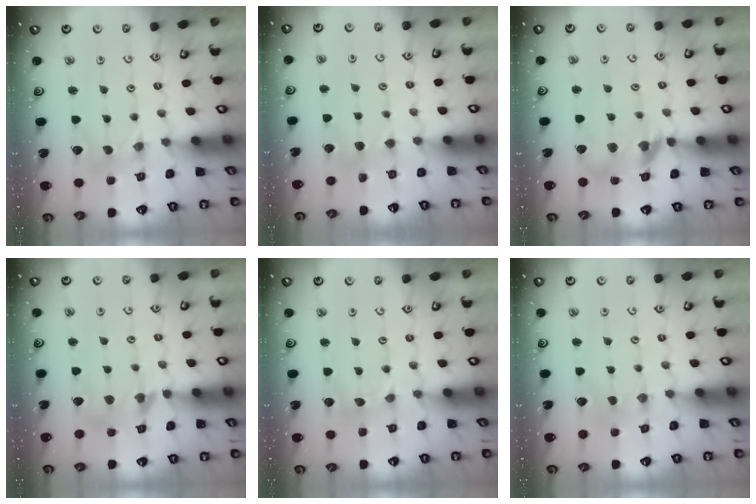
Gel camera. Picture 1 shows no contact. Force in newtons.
{"total": 4.2, "press": 4.2, "slide": 0.6}
{"total": 12.6, "press": 12.5, "slide": 1.5}
{"total": 10.0, "press": 9.9, "slide": 1.4}
{"total": 1.1, "press": 1.1, "slide": 0.1}
{"total": 0.0}